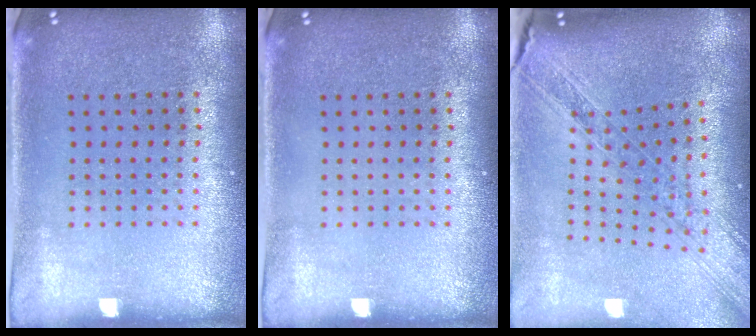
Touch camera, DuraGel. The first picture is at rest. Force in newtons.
{"total": 0.0}
{"total": 1.9, "press": 1.7, "slide": 0.9}